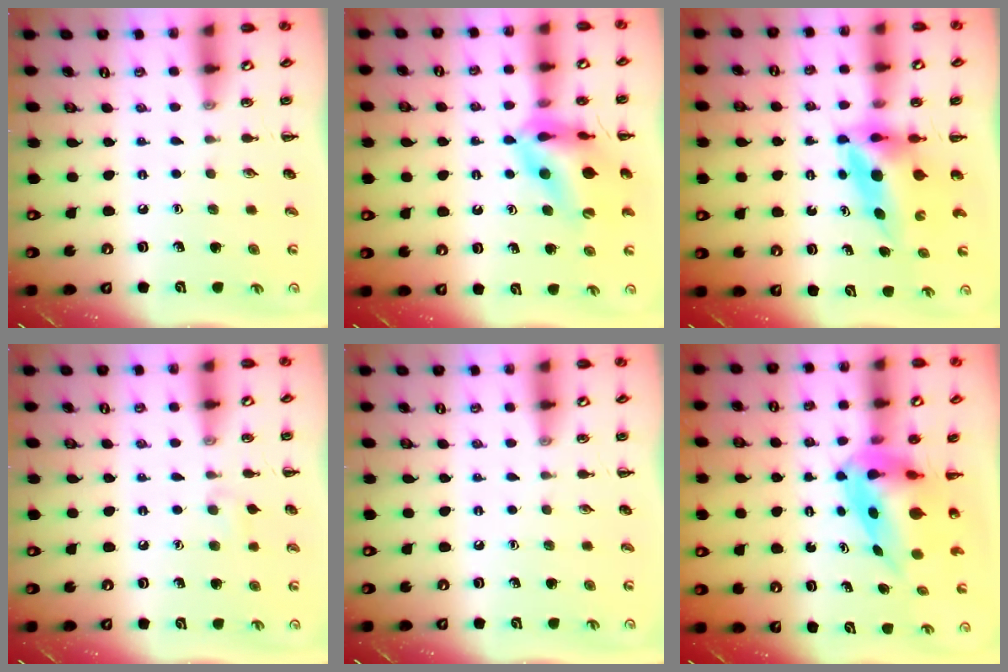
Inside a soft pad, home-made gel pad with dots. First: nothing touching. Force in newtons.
{"total": 14.4, "press": 13.6, "slide": 4.8}
{"total": 6.0, "press": 5.8, "slide": 1.6}
{"total": 4.5, "press": 4.2, "slide": 1.6}
{"total": 0.0}
{"total": 7.8, "press": 7.4, "slide": 2.4}